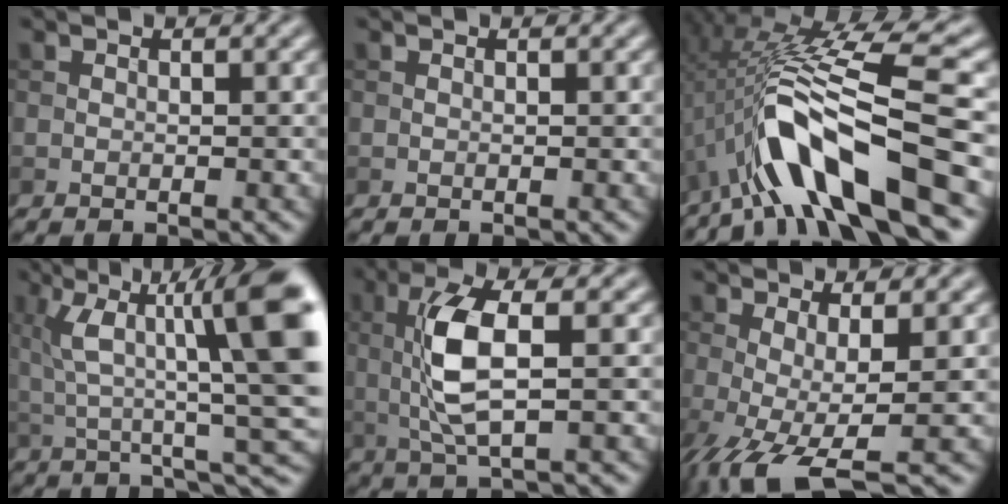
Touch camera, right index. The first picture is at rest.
{"total": 0.0}
{"total": 11.1, "force": [-3.9, 2.4, 10.2], "torque": [-0.173, 0.024, -0.068]}
{"total": 12.5, "force": [3.5, 3.7, 11.4], "torque": [-0.189, 0.008, 0.055]}
{"total": 6.1, "force": [0.6, 1.8, 5.8], "torque": [-0.126, 0.003, 0.013]}
{"total": 6.2, "force": [-2.3, 1.2, 5.6], "torque": [-0.099, -0.010, -0.049]}